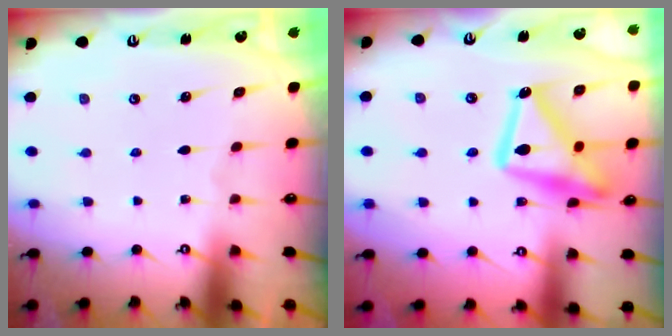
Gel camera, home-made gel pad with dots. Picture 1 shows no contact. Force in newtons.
{"total": 18.2, "press": 18.2, "slide": 1.2}